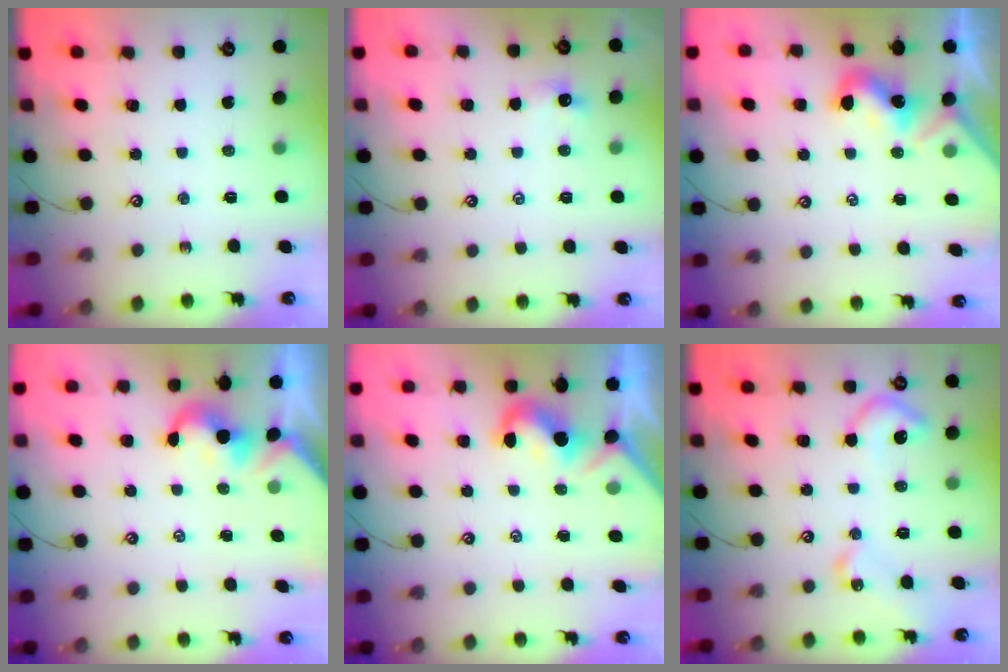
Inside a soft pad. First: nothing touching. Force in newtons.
{"total": 1.3, "press": 1.1, "slide": 0.6}
{"total": 2.0, "press": 1.9, "slide": 0.4}
{"total": 0.6, "press": 0.5, "slide": 0.3}
{"total": 2.0, "press": 1.9, "slide": 0.6}
{"total": 9.4, "press": 9.3, "slide": 0.8}